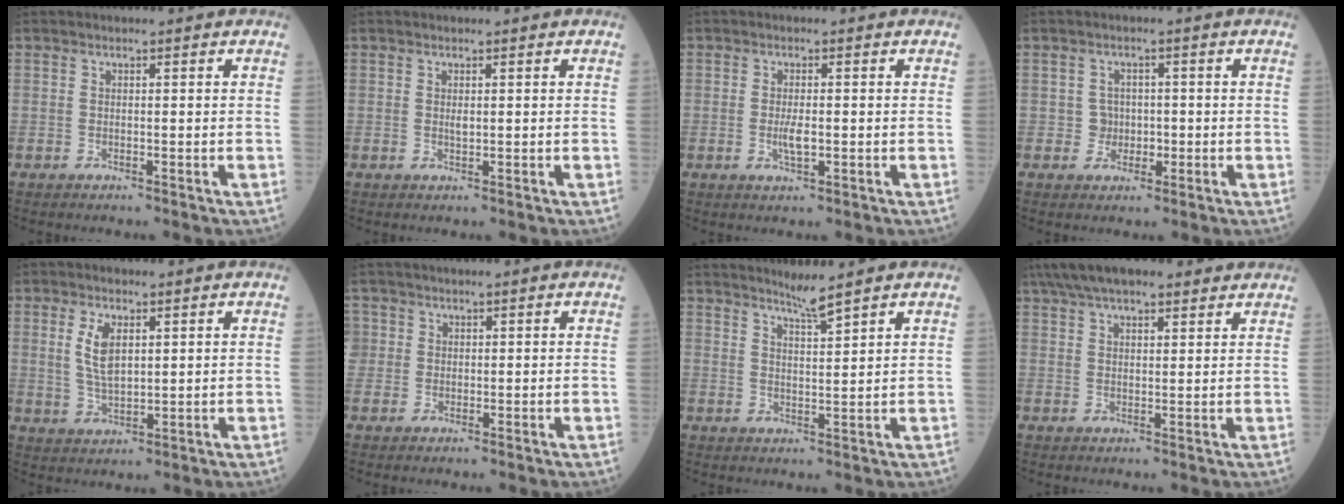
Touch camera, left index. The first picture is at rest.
{"total": 0.6, "force": [0.2, 0.3, 0.5], "torque": [-0.008, 0.000, 0.003]}
{"total": 2.3, "force": [-0.5, 0.6, 2.2], "torque": [-0.045, -0.002, -0.008]}
{"total": 2.4, "force": [-0.4, 2.3, 0.4], "torque": [0.000, 0.007, -0.006]}
{"total": 5.4, "force": [1.8, 2.1, 4.6], "torque": [-0.101, 0.001, 0.040]}
{"total": 2.9, "force": [0.9, 2.8, 0.2], "torque": [0.007, 0.009, 0.017]}
{"total": 3.3, "force": [2.9, -0.8, 1.3], "torque": [-0.027, -0.007, 0.059]}
{"total": 13.4, "force": [10.7, 3.6, 7.2], "torque": [-0.123, 0.058, 0.165]}